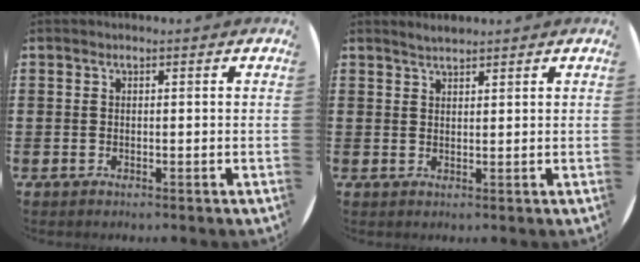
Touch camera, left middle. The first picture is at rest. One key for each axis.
{"total": 1.7, "fx": 1.6, "fy": 0.2, "fz": 0.3, "tx": -0.007, "ty": 0.003, "tz": 0.030}